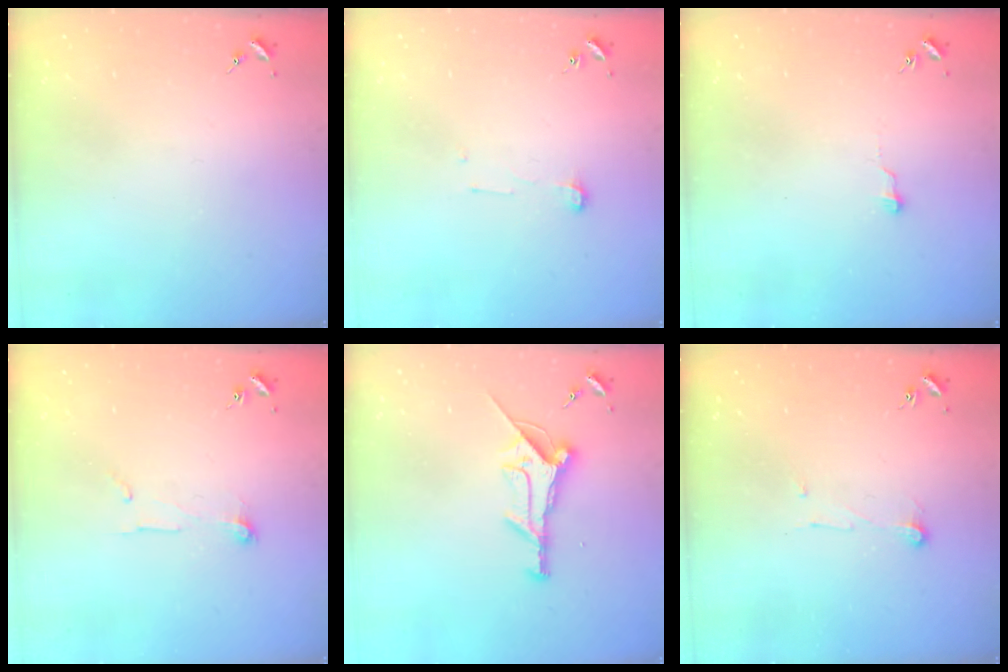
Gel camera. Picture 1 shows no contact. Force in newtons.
{"total": 3.6, "press": 3.6, "slide": 0.3}
{"total": 4.2, "press": 4.2, "slide": 0.3}
{"total": 6.6, "press": 6.6, "slide": 0.5}
{"total": 11.7, "press": 11.7, "slide": 0.3}
{"total": 6.0, "press": 5.9, "slide": 0.7}